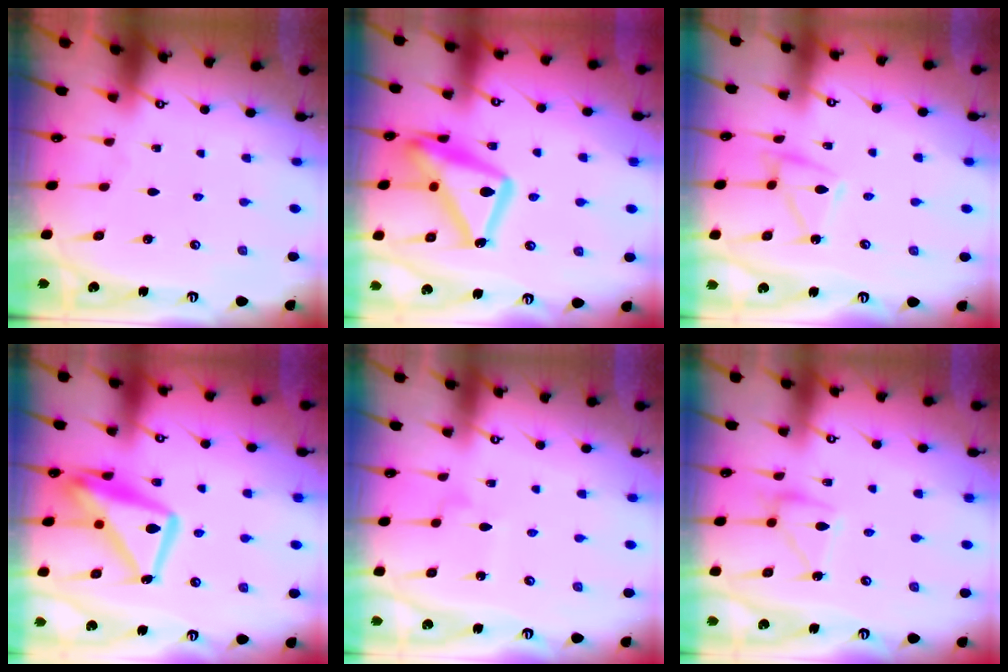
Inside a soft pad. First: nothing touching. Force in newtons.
{"total": 20.6, "press": 20.6, "slide": 1.5}
{"total": 8.1, "press": 8.1, "slide": 0.3}
{"total": 17.7, "press": 17.6, "slide": 1.9}
{"total": 4.6, "press": 4.6, "slide": 0.4}
{"total": 13.0, "press": 12.9, "slide": 0.7}